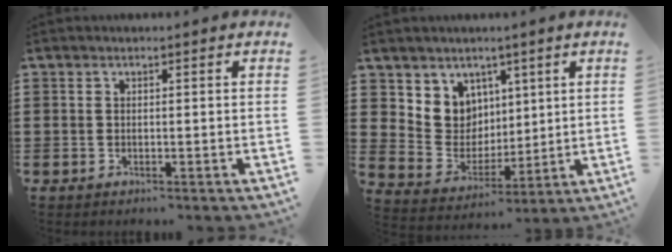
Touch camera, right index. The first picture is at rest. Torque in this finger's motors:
{"motor_torque": [0.47, 0.24, 0.27, 0.05]}